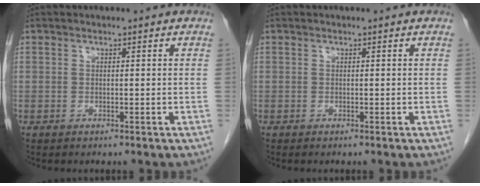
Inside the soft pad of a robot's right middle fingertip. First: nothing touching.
{"total": 0.0}